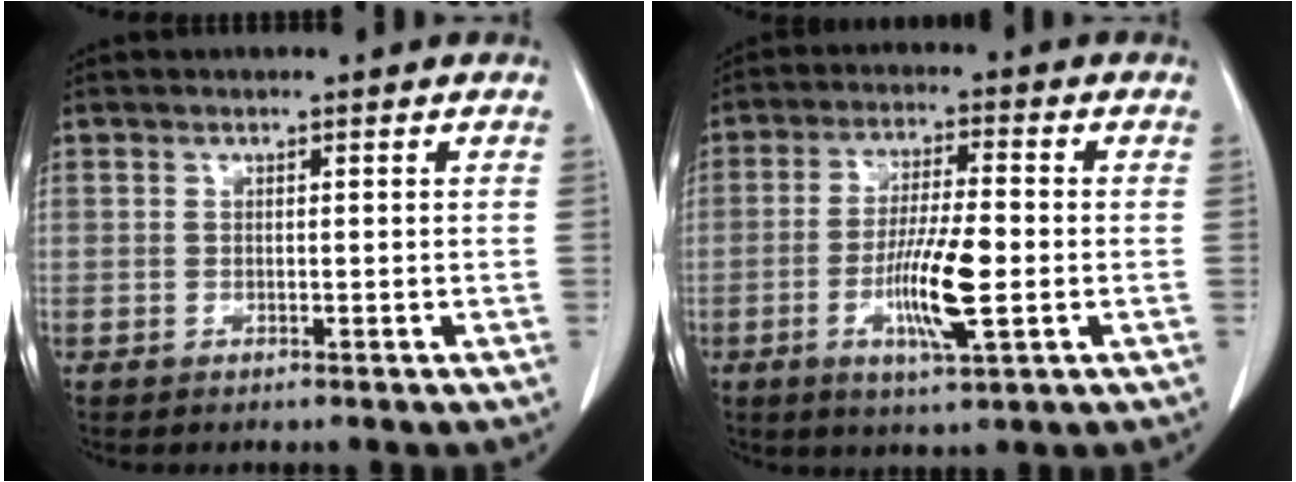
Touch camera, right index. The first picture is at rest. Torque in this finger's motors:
{"motor_torque": [0.51, 0.33, 0.21, 0.09]}